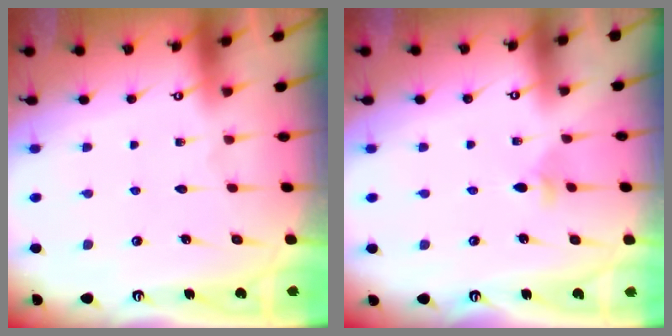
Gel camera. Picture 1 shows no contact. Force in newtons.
{"total": 3.1, "press": 3.0, "slide": 0.6}